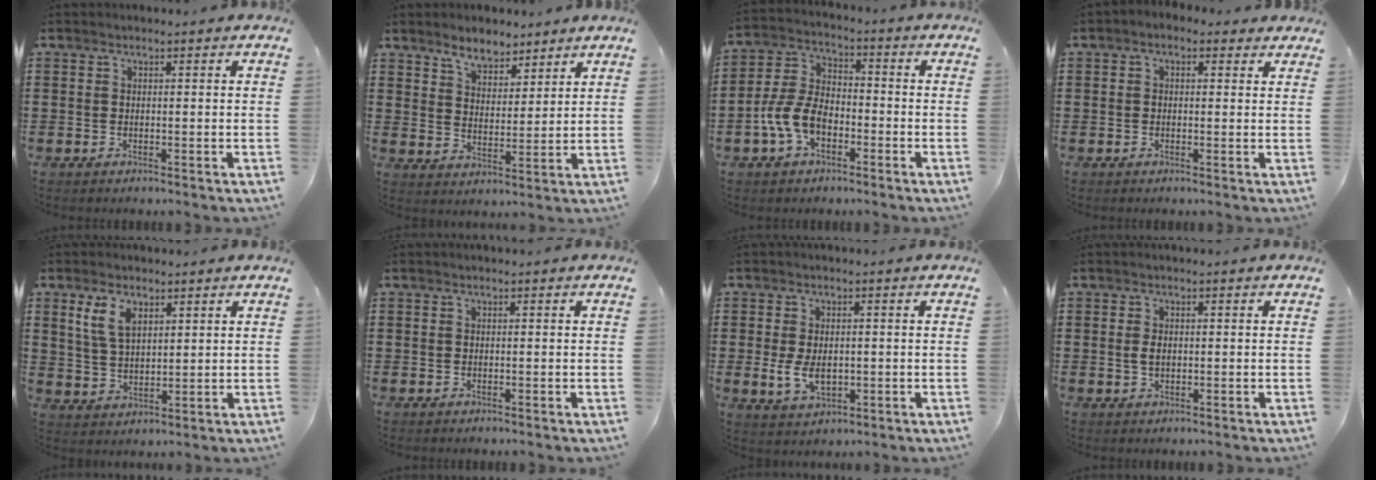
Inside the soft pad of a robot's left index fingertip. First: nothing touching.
{"total": 5.0, "force": [4.5, 2.0, 0.7], "torque": [-0.024, -0.010, 0.082]}
{"total": 7.4, "force": [-3.3, 4.5, 4.9], "torque": [-0.136, 0.004, -0.073]}
{"total": 1.2, "force": [0.2, 1.1, 0.6], "torque": [-0.015, 0.007, 0.001]}
{"total": 5.7, "force": [3.1, 3.2, 3.5], "torque": [-0.074, 0.006, 0.055]}
{"total": 0.0}
{"total": 4.7, "force": [-0.3, 2.9, 3.6], "torque": [-0.076, -0.001, -0.011]}
{"total": 1.7, "force": [0.0, 1.0, 1.4], "torque": [-0.037, 0.000, -0.003]}